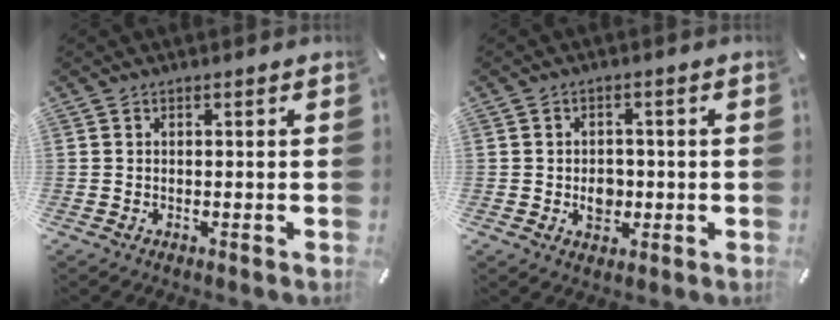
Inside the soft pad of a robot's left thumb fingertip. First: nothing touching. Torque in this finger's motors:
{"motor_torque": [0.11, 1.23, 0.19, 0.12, 0.15]}